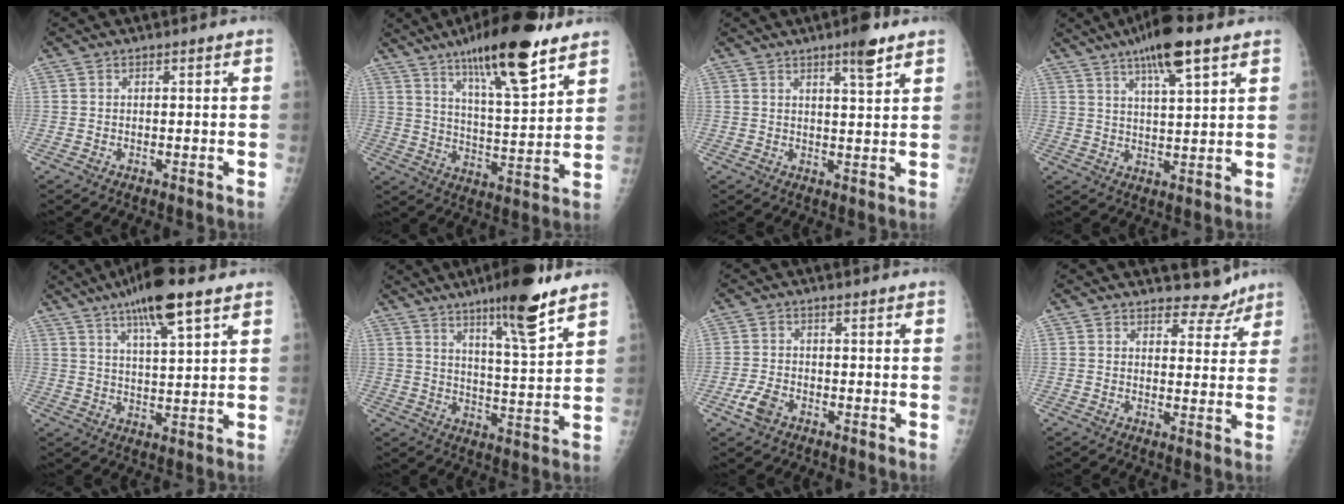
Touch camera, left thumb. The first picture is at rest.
{"total": 18.2, "force": [11.7, 4.0, 13.3], "torque": [-0.192, -0.059, 0.192]}
{"total": 5.0, "force": [3.3, 0.7, 3.7], "torque": [-0.050, -0.021, 0.046]}
{"total": 10.9, "force": [6.6, 2.2, 8.3], "torque": [-0.135, -0.020, 0.108]}
{"total": 11.9, "force": [7.3, 2.4, 9.0], "torque": [-0.147, -0.022, 0.120]}
{"total": 12.5, "force": [8.3, 1.3, 9.3], "torque": [-0.140, -0.055, 0.131]}
{"total": 3.8, "force": [-1.9, 2.3, 2.3], "torque": [-0.050, 0.006, -0.036]}
{"total": 4.6, "force": [4.1, 2.1, 0.2], "torque": [0.020, -0.035, 0.050]}